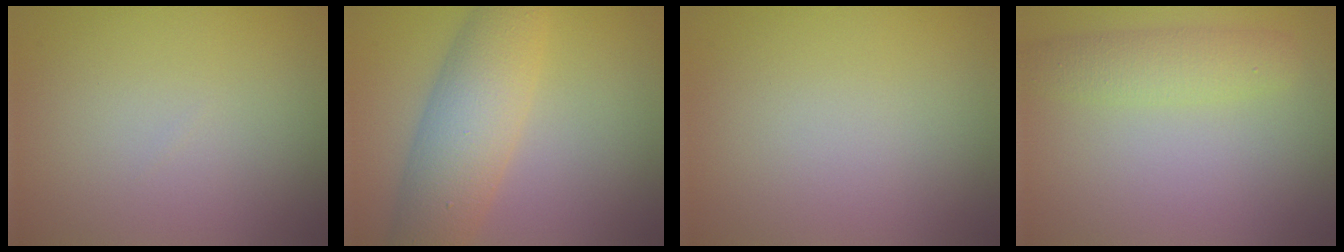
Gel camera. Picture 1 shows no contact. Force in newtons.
{"total": 6.9, "press": 6.9, "slide": 0.1}
{"total": 0.0}
{"total": 3.1, "press": 3.1, "slide": 0.0}